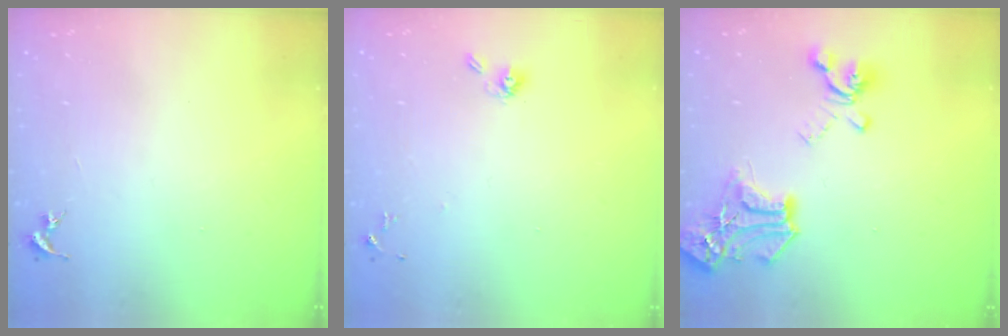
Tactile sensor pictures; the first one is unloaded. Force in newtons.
{"total": 6.5, "press": 6.4, "slide": 1.5}
{"total": 19.7, "press": 19.7, "slide": 1.4}